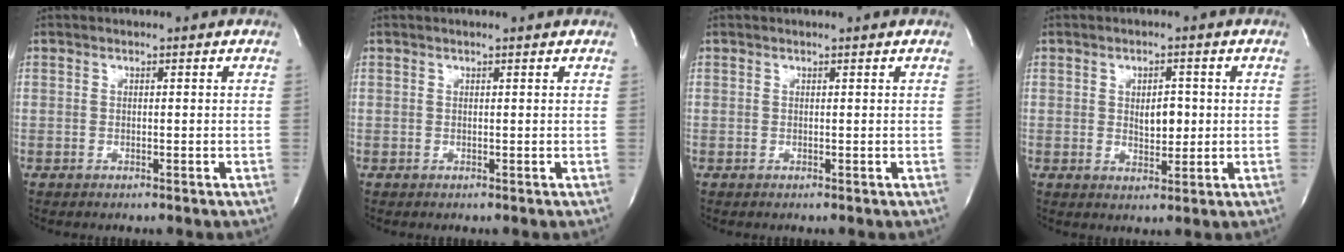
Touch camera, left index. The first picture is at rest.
{"total": 0.8, "force": [0.7, -0.1, 0.4], "torque": [-0.011, 0.004, 0.013]}
{"total": 0.0}
{"total": 3.8, "force": [-0.1, 2.0, 3.2], "torque": [-0.046, -0.006, 0.004]}